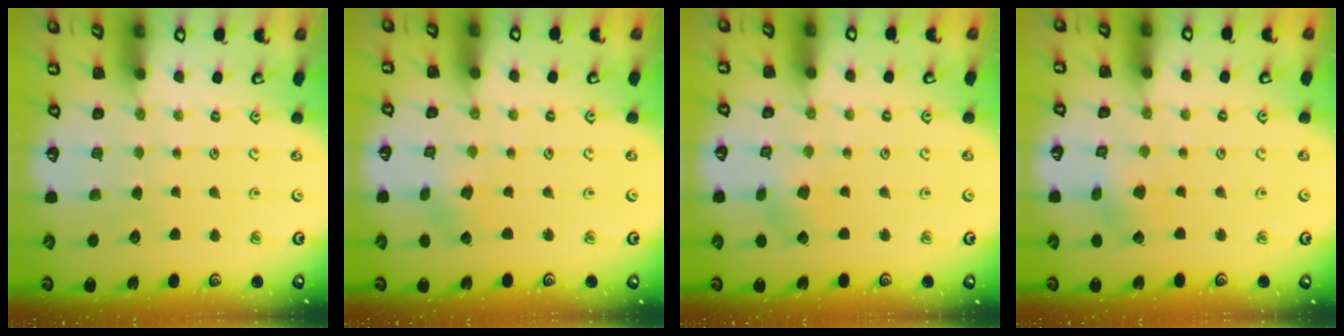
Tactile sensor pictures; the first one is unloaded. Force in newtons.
{"total": 1.1, "press": 1.1, "slide": 0.1}
{"total": 2.8, "press": 2.8, "slide": 0.5}
{"total": 2.4, "press": 2.4, "slide": 0.2}